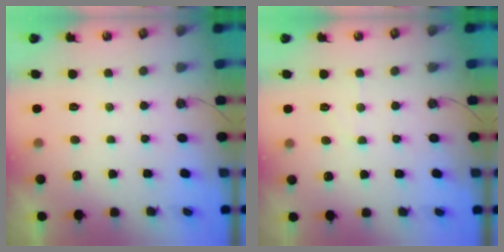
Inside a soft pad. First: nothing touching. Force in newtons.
{"total": 5.8, "press": 5.7, "slide": 1.0}